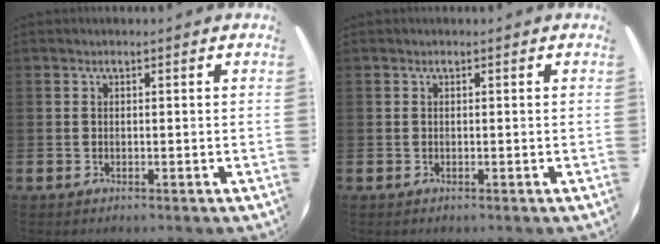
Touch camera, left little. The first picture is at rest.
{"total": 0.0}